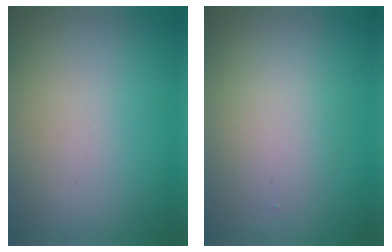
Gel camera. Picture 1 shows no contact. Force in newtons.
{"total": 2.7, "press": 2.7, "slide": 0.2}